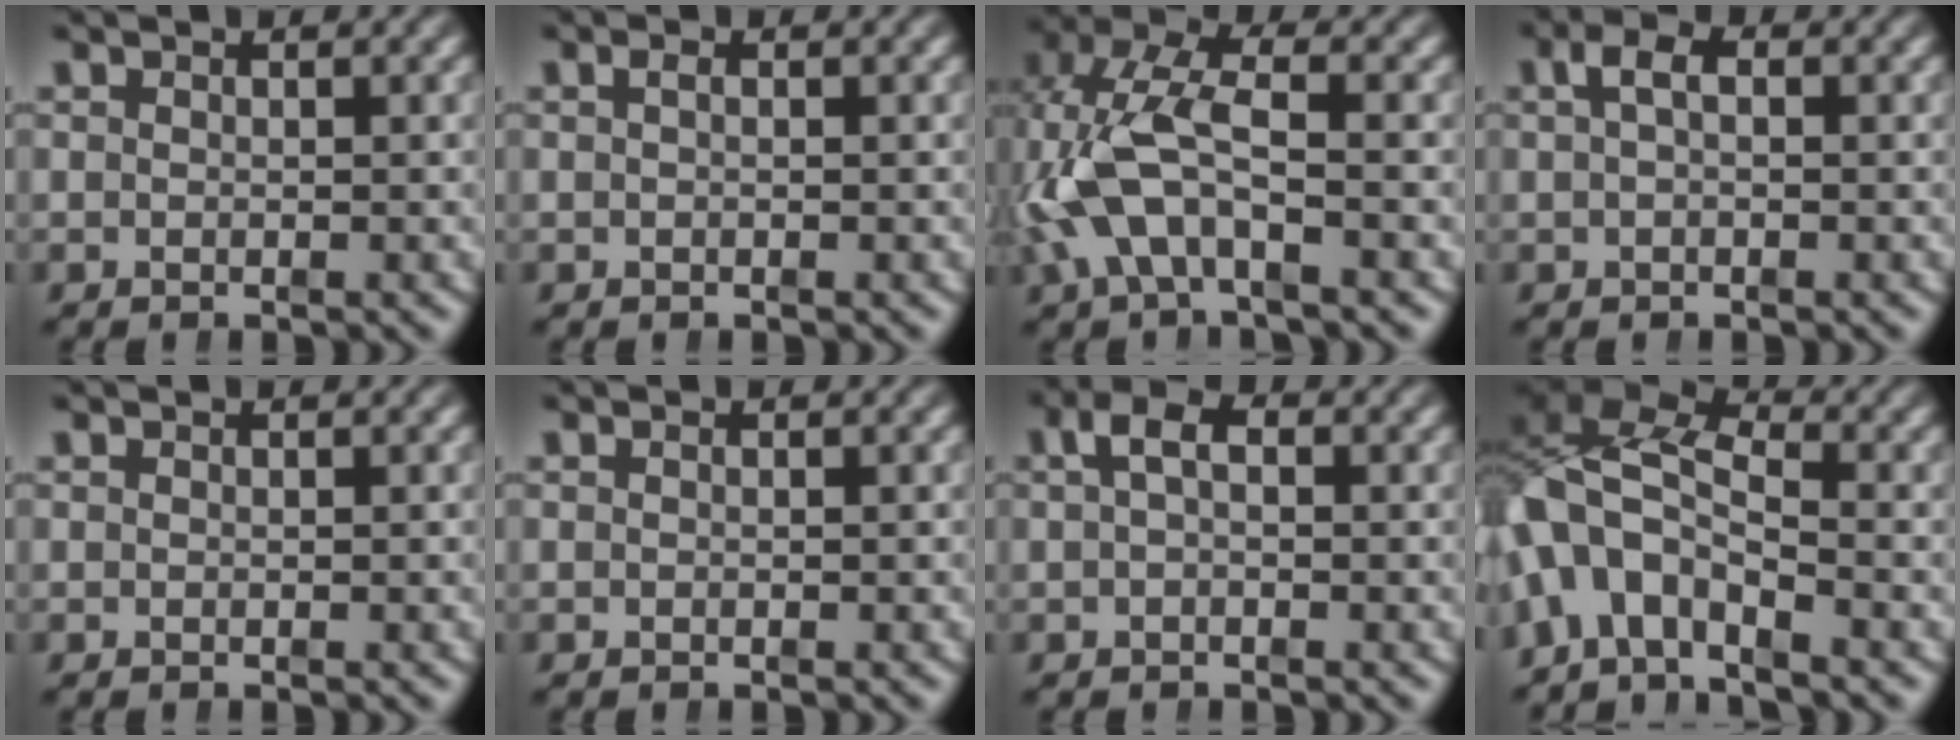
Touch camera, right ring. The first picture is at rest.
{"total": 0.6, "force": [0.0, 0.0, 0.5], "torque": [-0.007, 0.003, 0.000]}
{"total": 6.4, "force": [0.1, 4.0, 5.1], "torque": [-0.130, -0.014, 0.008]}
{"total": 2.2, "force": [0.6, 0.9, 1.9], "torque": [-0.031, 0.009, 0.008]}
{"total": 0.0}
{"total": 0.0}
{"total": 2.8, "force": [0.9, 1.3, 2.4], "torque": [-0.037, 0.014, 0.009]}
{"total": 13.1, "force": [0.8, 10.9, 7.2], "torque": [-0.168, -0.013, -0.015]}